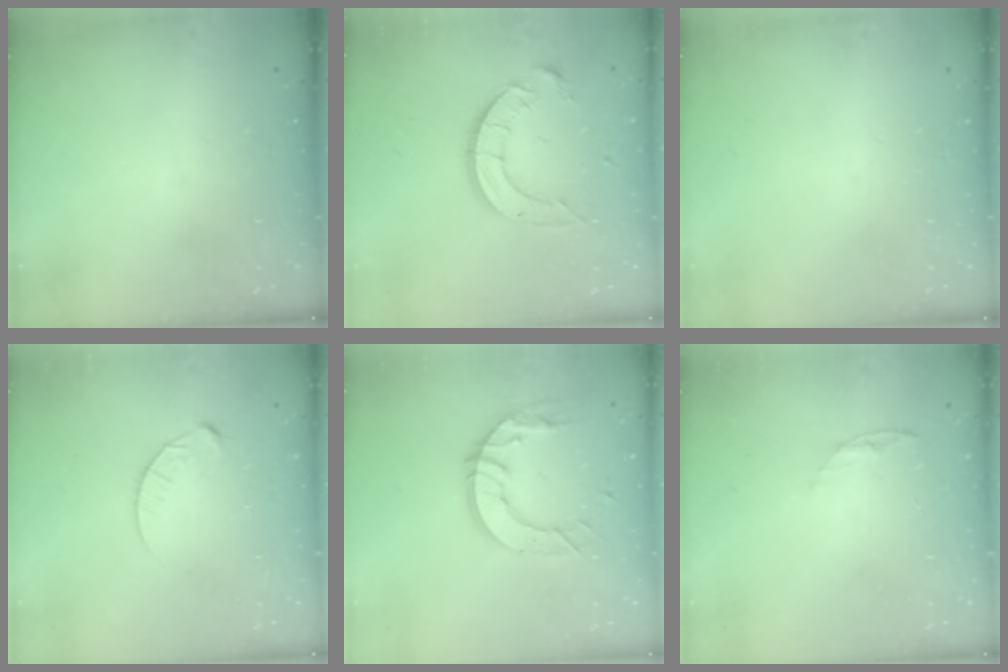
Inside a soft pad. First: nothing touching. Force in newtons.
{"total": 10.8, "press": 10.8, "slide": 0.7}
{"total": 0.0}
{"total": 4.3, "press": 4.3, "slide": 0.4}
{"total": 11.6, "press": 11.6, "slide": 1.2}
{"total": 4.9, "press": 4.9, "slide": 0.6}